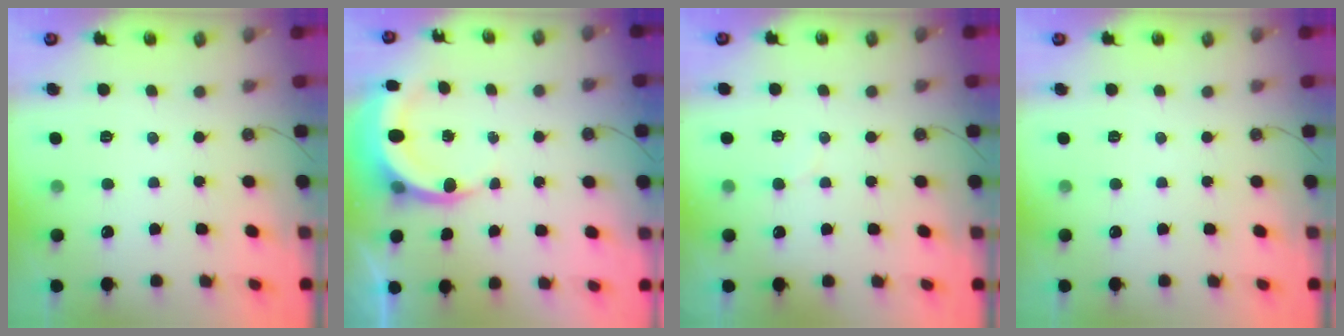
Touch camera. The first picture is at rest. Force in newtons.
{"total": 6.4, "press": 6.2, "slide": 1.4}
{"total": 3.2, "press": 3.2, "slide": 0.5}
{"total": 0.0}